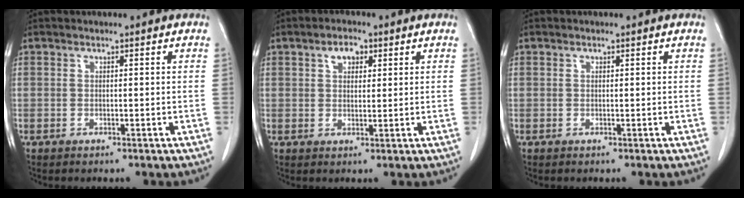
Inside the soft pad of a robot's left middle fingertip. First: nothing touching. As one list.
[{"total": 3.3, "force": [1.7, 1.9, 2.1], "torque": [-0.037, 0.008, 0.029]}, {"total": 0.0}]